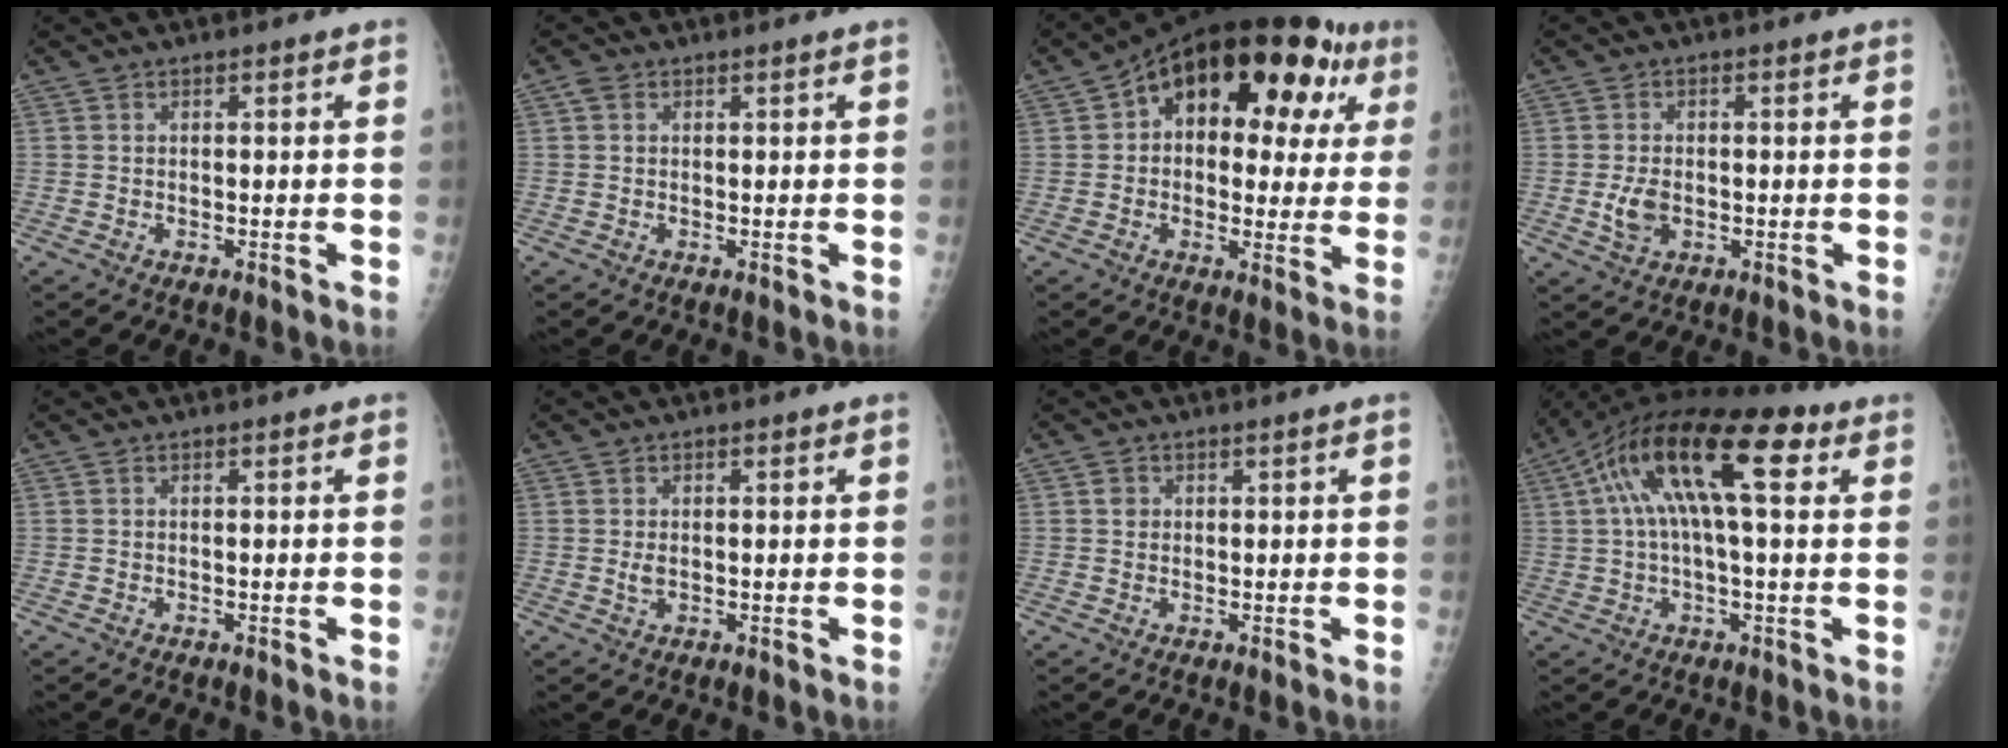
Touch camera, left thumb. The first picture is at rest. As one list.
[{"total": 1.2, "force": [0.5, 0.6, 1.0], "torque": [-0.025, 0.008, 0.013]}, {"total": 21.0, "force": [7.0, 12.1, 15.6], "torque": [-0.173, 0.026, 0.090]}, {"total": 4.0, "force": [-0.7, 2.6, 2.9], "torque": [-0.056, -0.002, -0.009]}, {"total": 0.0}, {"total": 1.5, "force": [0.2, 0.9, 1.2], "torque": [-0.022, -0.003, 0.006]}, {"total": 1.1, "force": [0.4, 0.8, 0.6], "torque": [-0.004, 0.000, 0.006]}, {"total": 16.0, "force": [4.8, 5.5, 14.2], "torque": [-0.254, 0.036, 0.074]}]